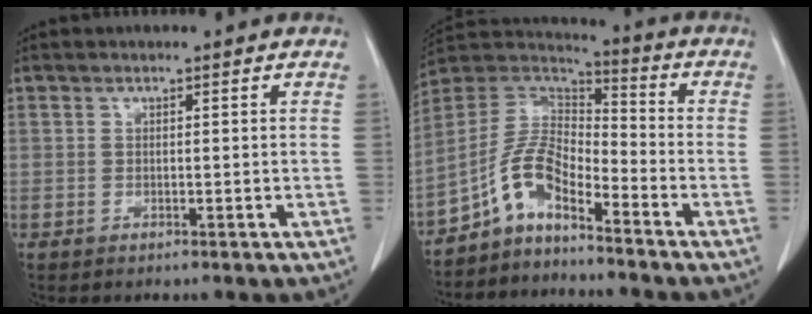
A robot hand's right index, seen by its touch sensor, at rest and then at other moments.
{"total": 8.5, "force": [-6.0, 2.9, 5.3], "torque": [-0.118, 0.028, -0.120]}